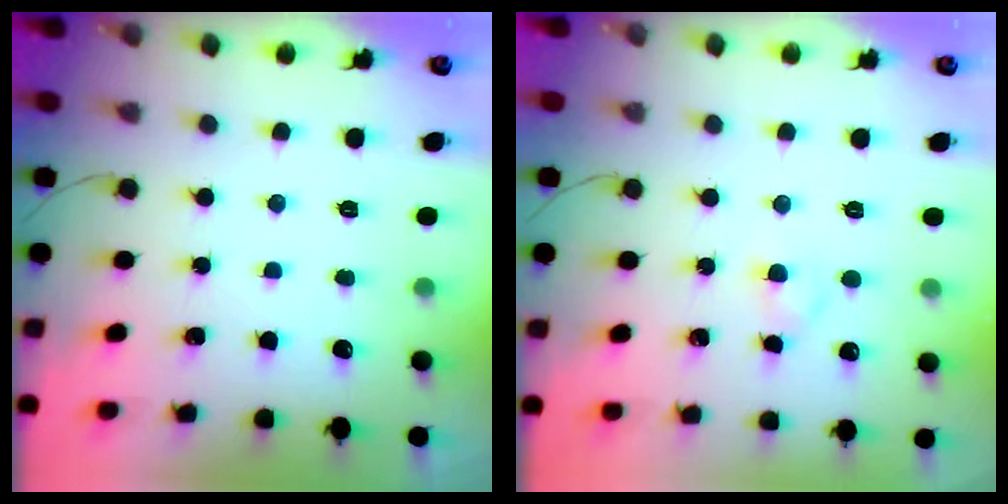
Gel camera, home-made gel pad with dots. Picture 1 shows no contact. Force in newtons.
{"total": 2.3, "press": 2.0, "slide": 1.0}